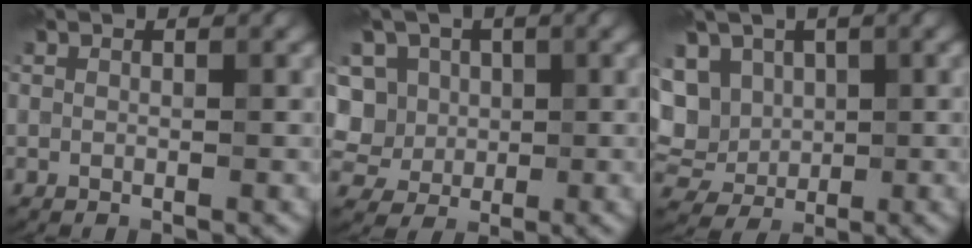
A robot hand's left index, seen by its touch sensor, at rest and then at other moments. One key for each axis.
{"total": 9.9, "fx": 1.7, "fy": 8.8, "fz": 4.1, "tx": -0.081, "ty": 0.035, "tz": -0.001}
{"total": 7.4, "fx": 1.2, "fy": 6.0, "fz": 4.1, "tx": -0.067, "ty": 0.018, "tz": 0.004}